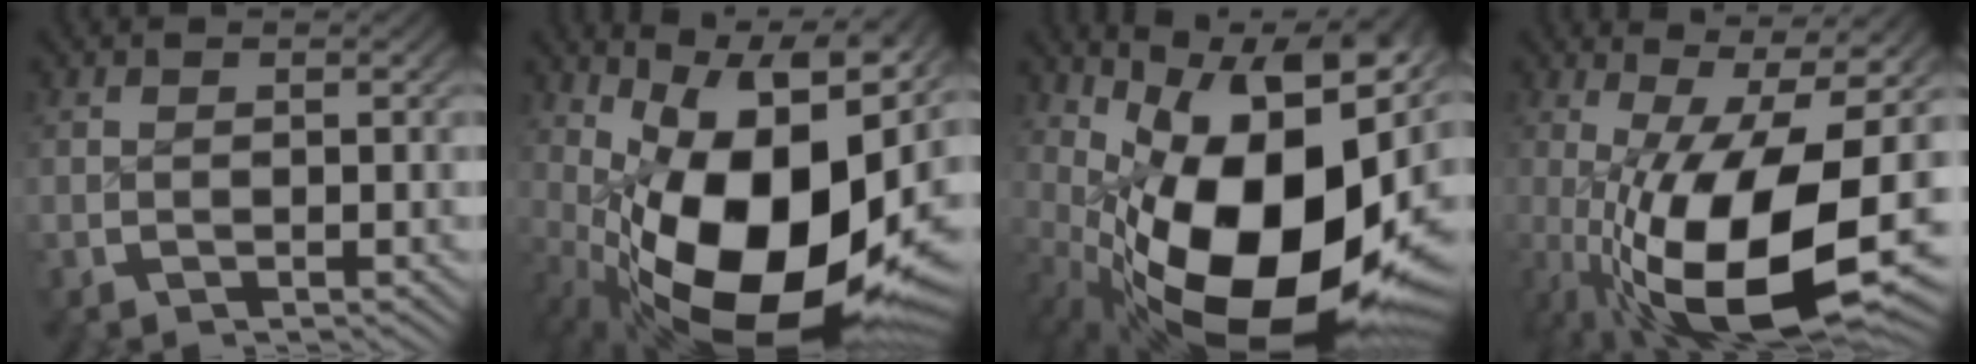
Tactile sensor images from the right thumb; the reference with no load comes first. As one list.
[{"total": 22.2, "force": [-1.3, 12.9, 18.0], "torque": [-0.298, -0.072, 0.021]}, {"total": 24.4, "force": [-1.5, 14.1, 19.9], "torque": [-0.318, -0.072, 0.017]}, {"total": 17.4, "force": [-2.1, 8.3, 15.1], "torque": [-0.276, -0.064, 0.010]}]